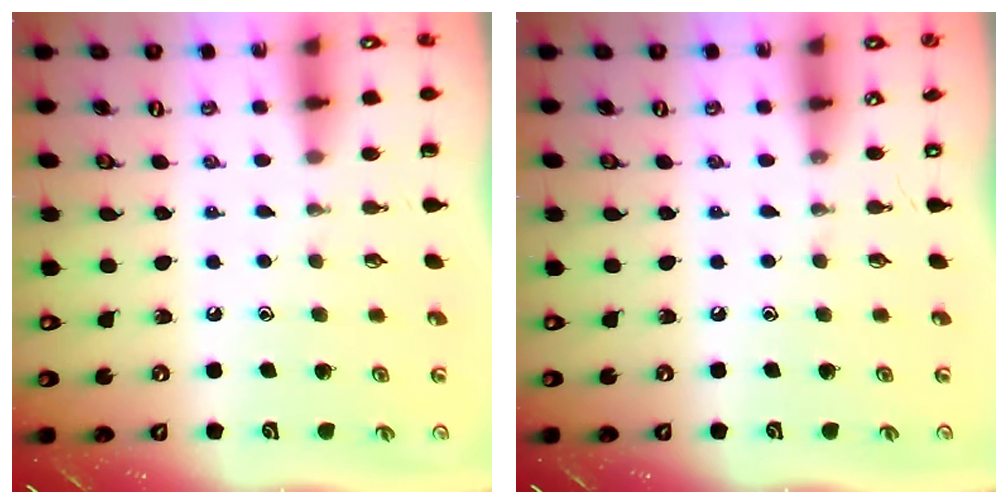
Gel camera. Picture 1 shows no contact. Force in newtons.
{"total": 0.0}